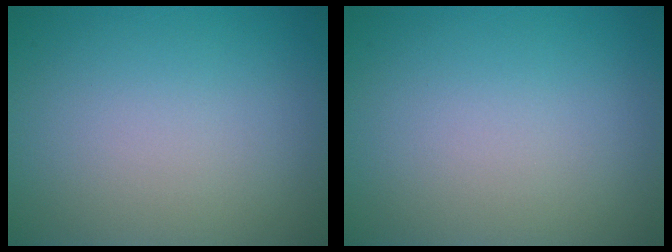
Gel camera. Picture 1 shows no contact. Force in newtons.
{"total": 0.0}